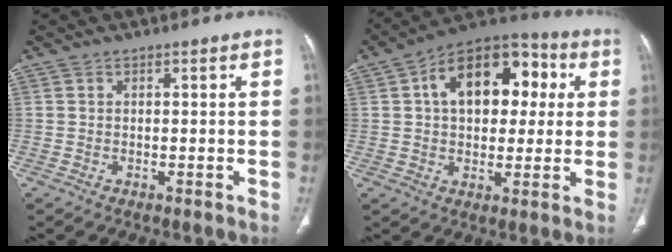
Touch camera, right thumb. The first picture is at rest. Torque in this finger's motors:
{"motor_torque": [-0.51, 1.10, 0.79, -0.02, 0.20]}